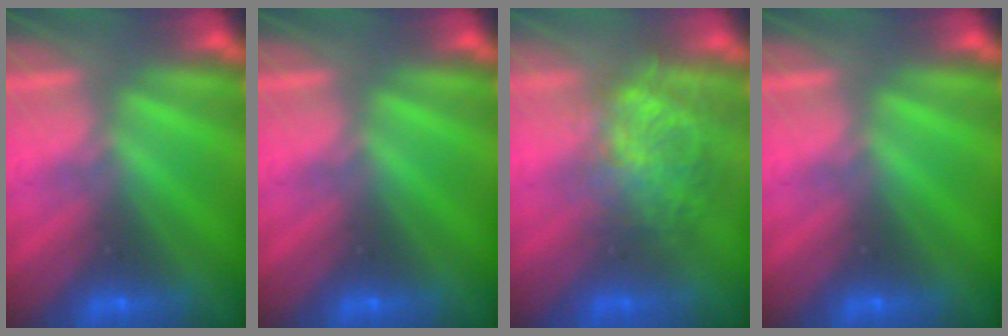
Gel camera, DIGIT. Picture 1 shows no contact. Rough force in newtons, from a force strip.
{"total": 0.0}
{"total": 3.5}
{"total": 0.0}